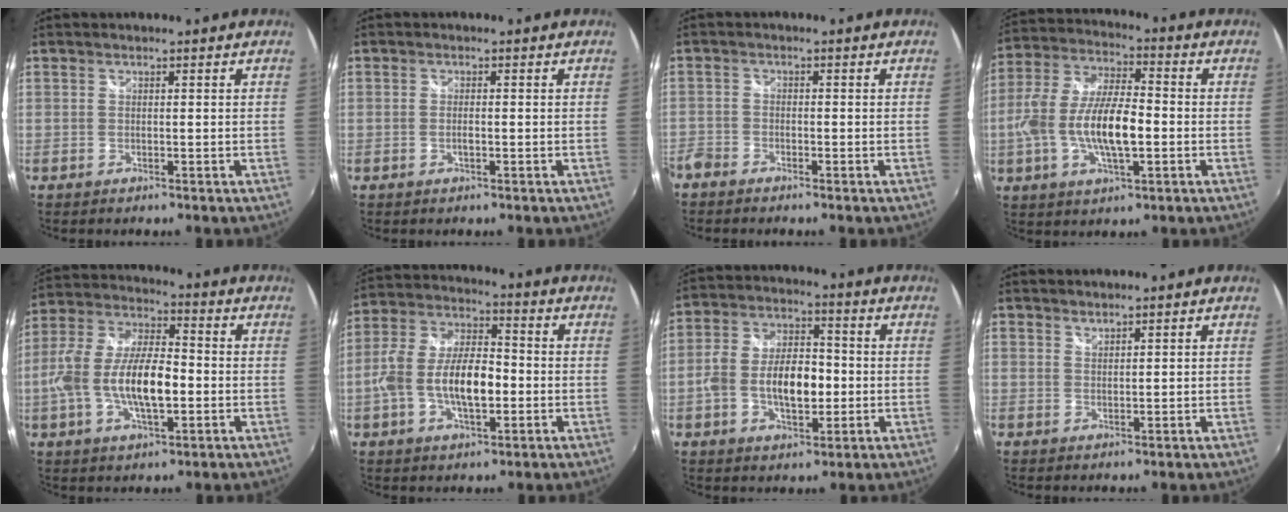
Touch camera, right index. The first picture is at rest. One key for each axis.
{"total": 1.2, "fx": -0.4, "fy": 0.4, "fz": 1.0, "tx": -0.021, "ty": -0.002, "tz": -0.007}
{"total": 4.1, "fx": -3.3, "fy": 2.2, "fz": 0.9, "tx": -0.034, "ty": -0.008, "tz": -0.068}
{"total": 14.2, "fx": -2.7, "fy": 5.3, "fz": 12.9, "tx": -0.259, "ty": -0.002, "tz": -0.050}
{"total": 14.5, "fx": -2.8, "fy": 5.8, "fz": 13.0, "tx": -0.257, "ty": 0.000, "tz": -0.051}
{"total": 12.5, "fx": -2.6, "fy": 5.6, "fz": 10.9, "tx": -0.219, "ty": 0.006, "tz": -0.044}
{"total": 11.4, "fx": -2.0, "fy": 5.7, "fz": 9.6, "tx": -0.190, "ty": 0.007, "tz": -0.033}
{"total": 1.2, "fx": 1.2, "fy": 0.3, "fz": 0.2, "tx": -0.001, "ty": 0.001, "tz": 0.021}